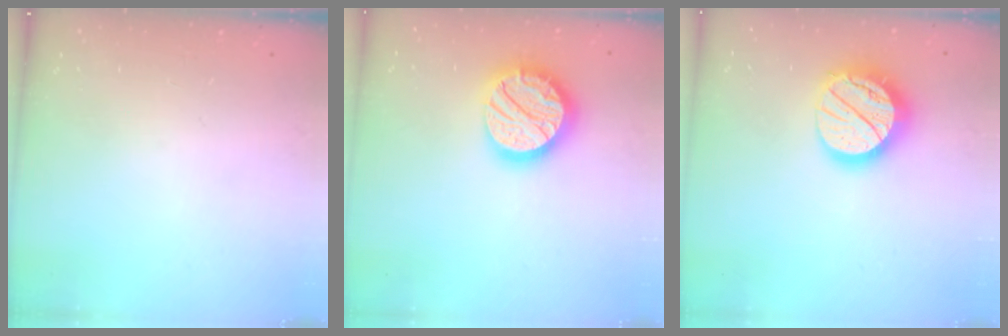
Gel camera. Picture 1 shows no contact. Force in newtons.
{"total": 18.2, "press": 18.1, "slide": 1.2}
{"total": 18.6, "press": 18.6, "slide": 1.5}